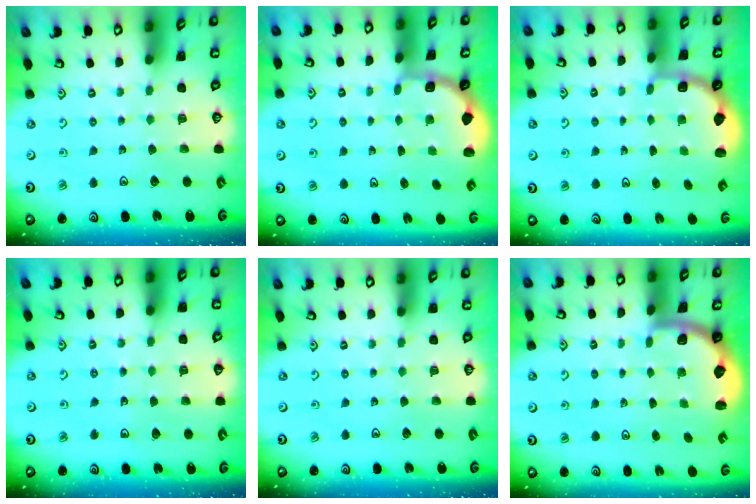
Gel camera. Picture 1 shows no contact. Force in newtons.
{"total": 1.8, "press": 1.6, "slide": 0.7}
{"total": 2.7, "press": 2.1, "slide": 1.7}
{"total": 3.5, "press": 2.9, "slide": 1.9}
{"total": 0.0}
{"total": 1.9, "press": 1.8, "slide": 0.5}